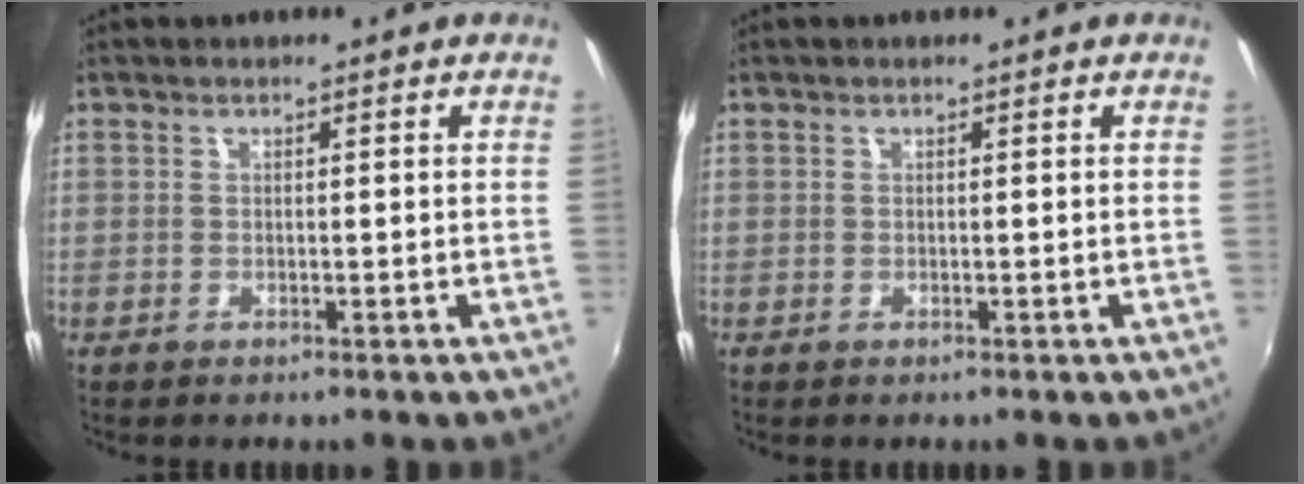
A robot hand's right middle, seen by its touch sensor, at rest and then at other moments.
{"total": 0.0}